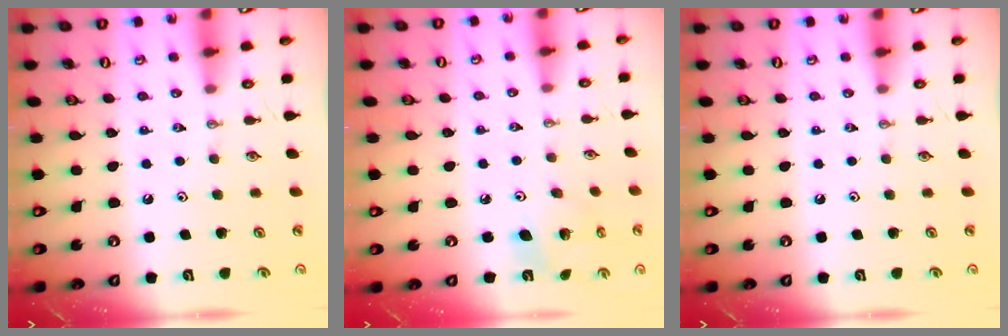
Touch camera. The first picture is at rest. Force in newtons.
{"total": 6.8, "press": 6.8, "slide": 0.2}
{"total": 0.0}